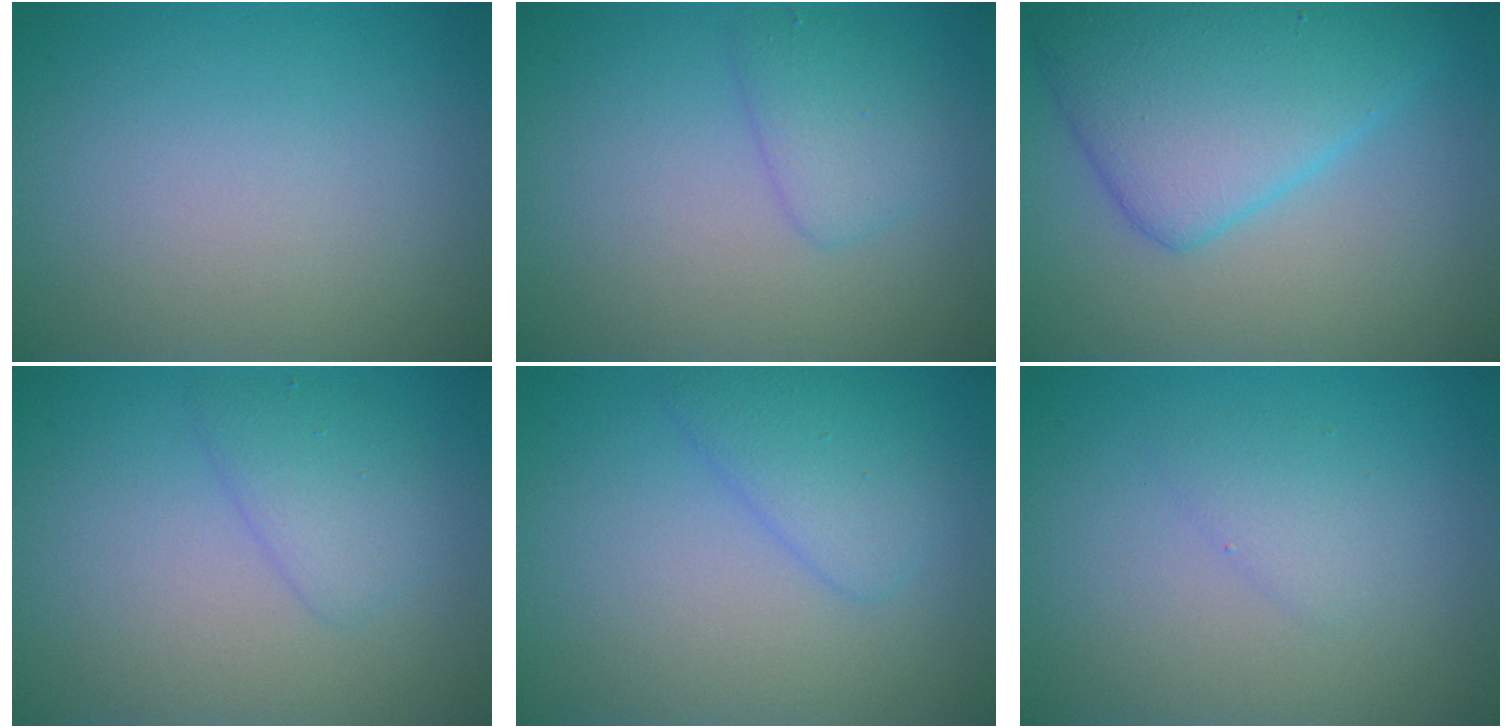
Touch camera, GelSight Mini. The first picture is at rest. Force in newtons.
{"total": 2.3, "press": 2.3, "slide": 0.2}
{"total": 7.2, "press": 7.2, "slide": 0.3}
{"total": 2.2, "press": 2.2, "slide": 0.1}
{"total": 2.8, "press": 2.8, "slide": 0.1}
{"total": 1.4, "press": 1.4, "slide": 0.1}